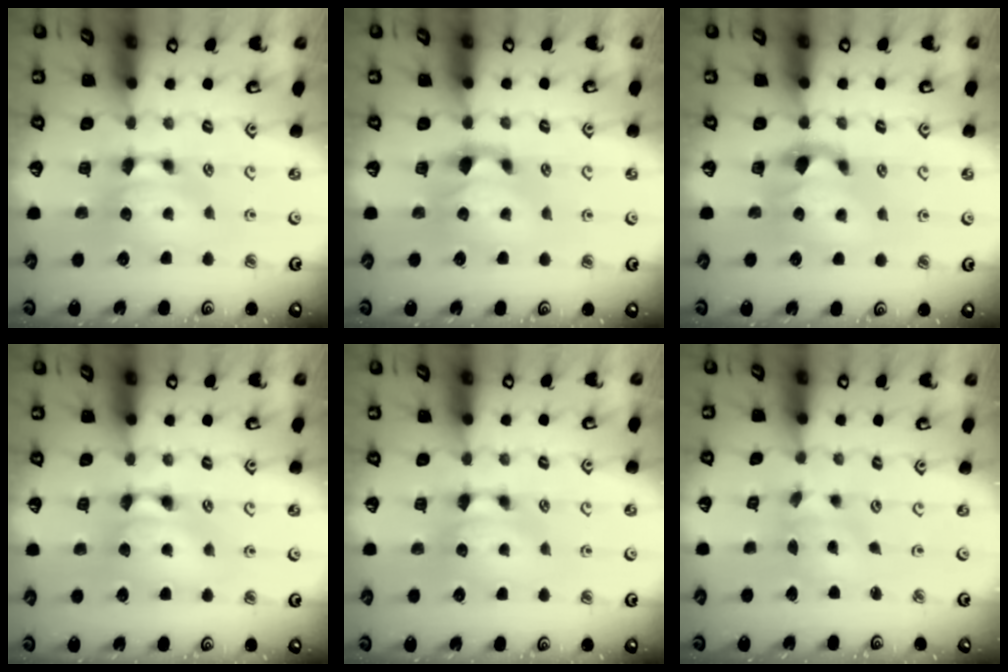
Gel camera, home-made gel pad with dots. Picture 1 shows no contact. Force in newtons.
{"total": 1.2, "press": 0.4, "slide": 1.2}
{"total": 1.1, "press": 0.2, "slide": 1.1}
{"total": 1.6, "press": 1.6, "slide": 0.1}
{"total": 0.0}
{"total": 1.2, "press": 0.2, "slide": 1.1}